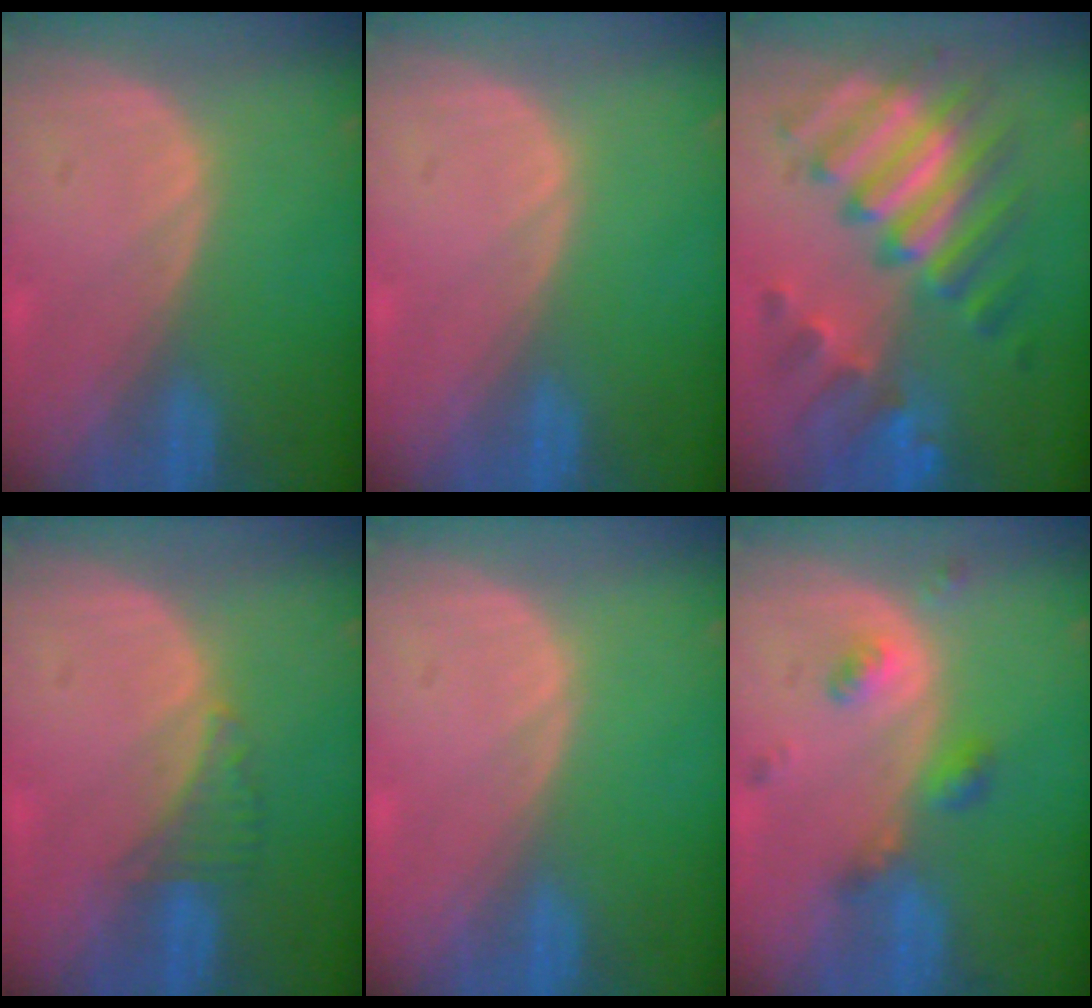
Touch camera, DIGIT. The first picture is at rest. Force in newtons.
{"total": 0.0}
{"total": 10.9, "press": 10.9, "slide": 0.9}
{"total": 2.7, "press": 2.6, "slide": 0.7}
{"total": 0.0}
{"total": 5.0, "press": 4.4, "slide": 2.4}